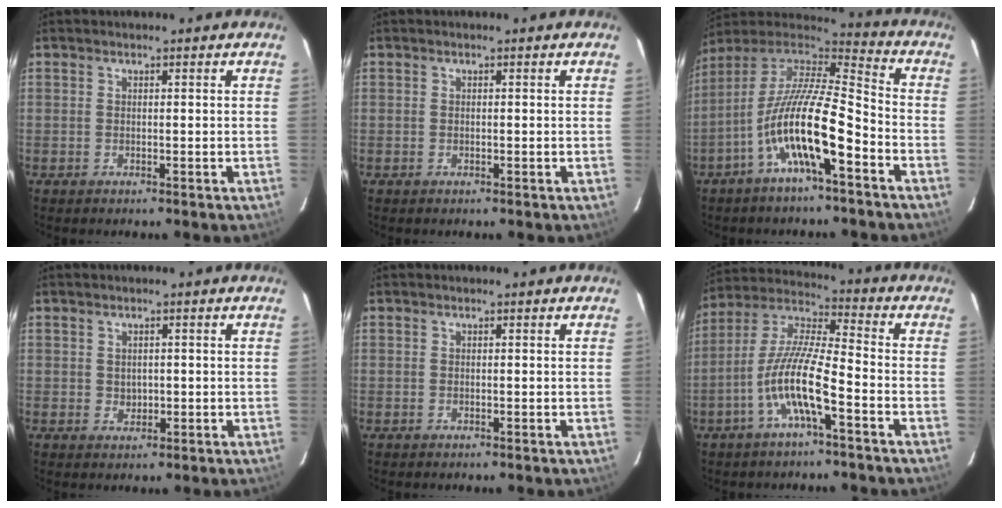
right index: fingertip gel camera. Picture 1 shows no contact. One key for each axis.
{"total": 0.0}
{"total": 16.6, "fx": -7.6, "fy": 3.6, "fz": 14.3, "tx": -0.260, "ty": -0.014, "tz": -0.146}
{"total": 1.9, "fx": 0.1, "fy": 1.7, "fz": 0.7, "tx": -0.007, "ty": 0.003, "tz": 0.006}
{"total": 0.0}
{"total": 11.6, "fx": -5.0, "fy": 1.6, "fz": 10.4, "tx": -0.214, "ty": 0.003, "tz": -0.099}